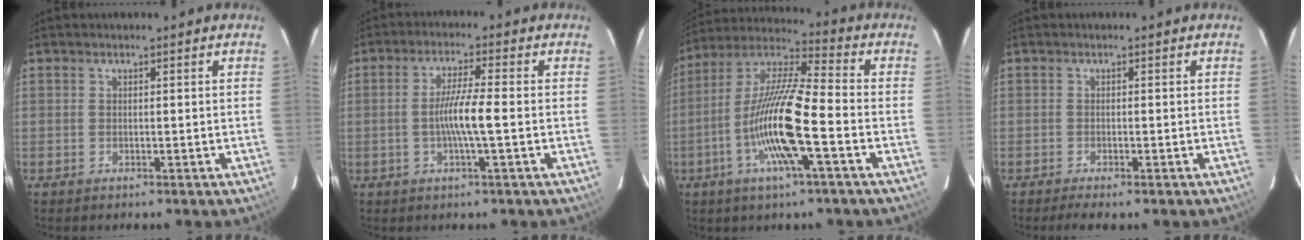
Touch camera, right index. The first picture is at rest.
{"total": 5.9, "force": [-0.9, -0.3, 5.8], "torque": [-0.111, 0.000, -0.020]}
{"total": 15.2, "force": [-4.2, 1.1, 14.5], "torque": [-0.289, 0.002, -0.082]}
{"total": 3.4, "force": [-2.6, 0.6, 2.0], "torque": [-0.028, -0.008, -0.035]}